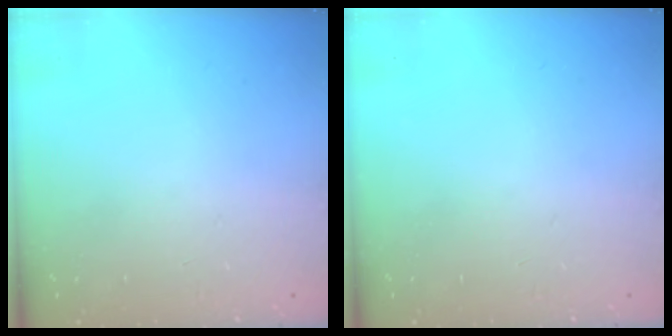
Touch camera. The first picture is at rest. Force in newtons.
{"total": 0.0}